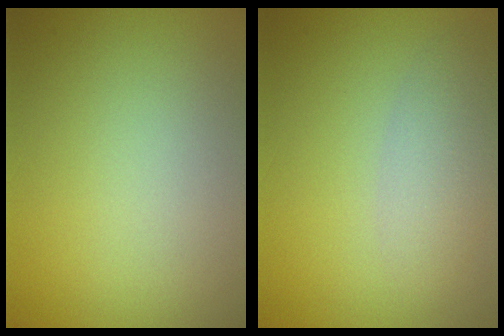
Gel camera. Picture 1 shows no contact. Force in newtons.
{"total": 2.7, "press": 2.7, "slide": 0.1}